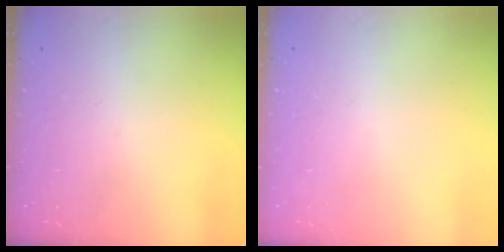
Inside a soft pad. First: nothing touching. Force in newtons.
{"total": 0.0}